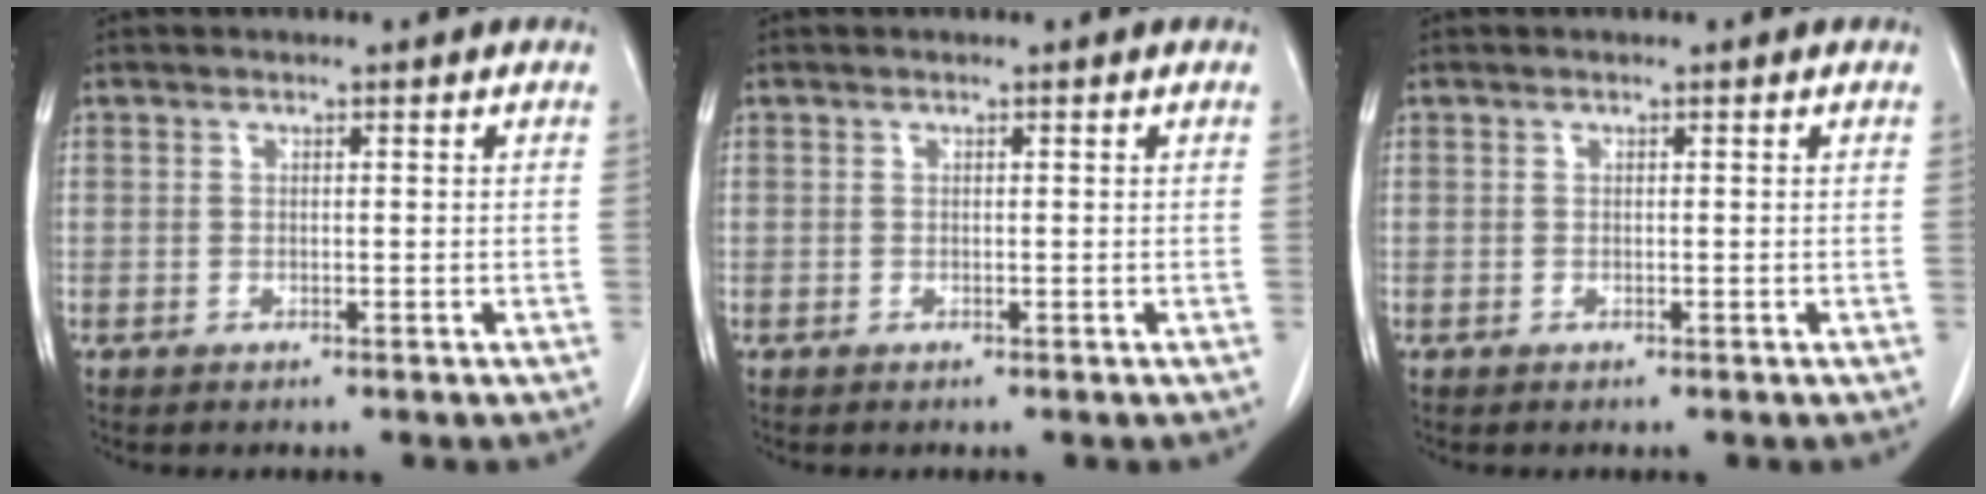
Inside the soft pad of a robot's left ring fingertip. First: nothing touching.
{"total": 0.0}
{"total": 0.0}